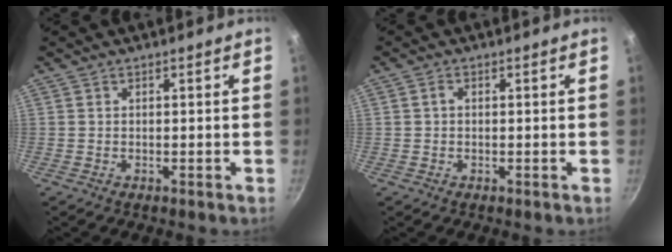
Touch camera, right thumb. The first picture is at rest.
{"total": 1.1, "force": [0.1, 0.8, 0.7], "torque": [-0.012, 0.007, 0.001]}